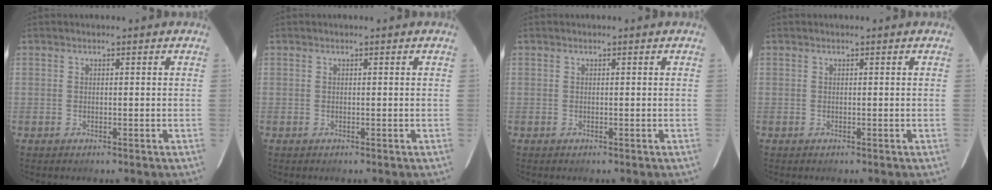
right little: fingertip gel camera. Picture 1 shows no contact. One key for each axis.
{"total": 0.0}
{"total": 0.0}
{"total": 0.0}